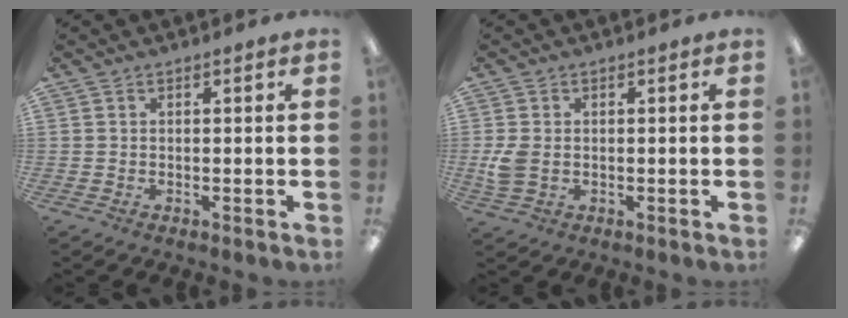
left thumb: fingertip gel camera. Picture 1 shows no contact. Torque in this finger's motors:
{"motor_torque": [-0.05, 0.11, 0.06, -0.07, 0.04]}